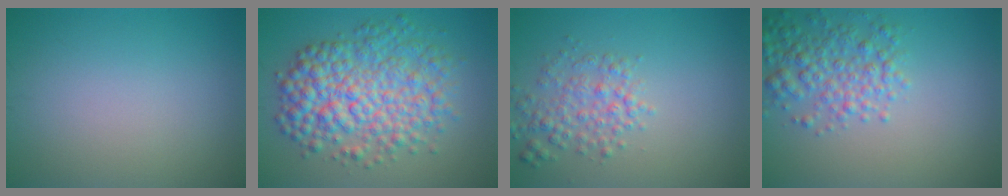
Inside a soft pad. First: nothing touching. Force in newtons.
{"total": 8.2, "press": 8.2, "slide": 0.1}
{"total": 3.1, "press": 3.1, "slide": 0.2}
{"total": 4.1, "press": 4.1, "slide": 0.1}